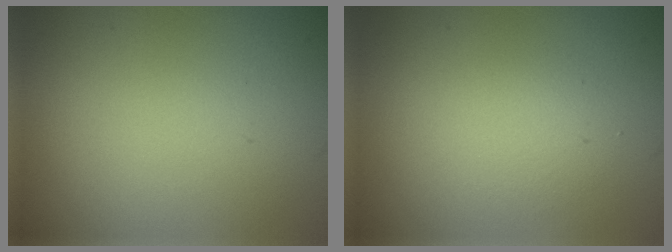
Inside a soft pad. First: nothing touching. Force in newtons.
{"total": 2.0, "press": 2.0, "slide": 0.2}